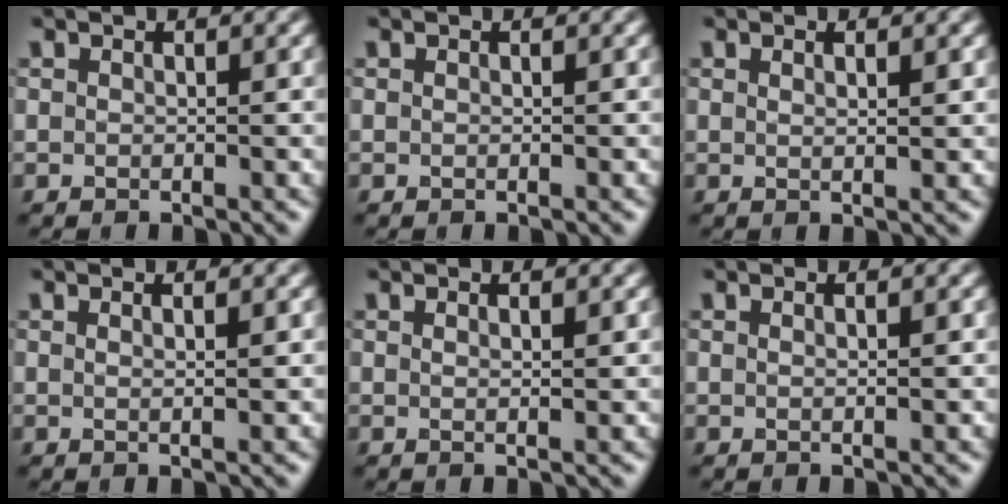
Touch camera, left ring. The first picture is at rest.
{"total": 0.0}
{"total": 1.9, "force": [0.7, 0.5, 1.7], "torque": [-0.020, -0.002, 0.006]}
{"total": 1.8, "force": [0.6, 0.6, 1.6], "torque": [-0.018, -0.004, 0.002]}
{"total": 1.6, "force": [0.5, 0.4, 1.4], "torque": [-0.019, -0.001, 0.006]}
{"total": 1.5, "force": [0.4, 0.5, 1.4], "torque": [-0.013, -0.007, -0.001]}